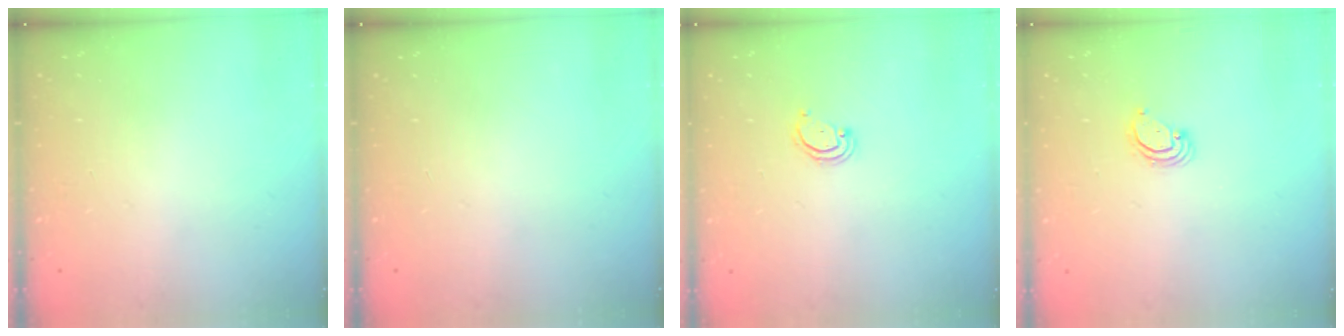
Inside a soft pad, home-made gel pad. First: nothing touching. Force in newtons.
{"total": 0.0}
{"total": 2.4, "press": 2.4, "slide": 0.2}
{"total": 2.9, "press": 2.9, "slide": 0.3}